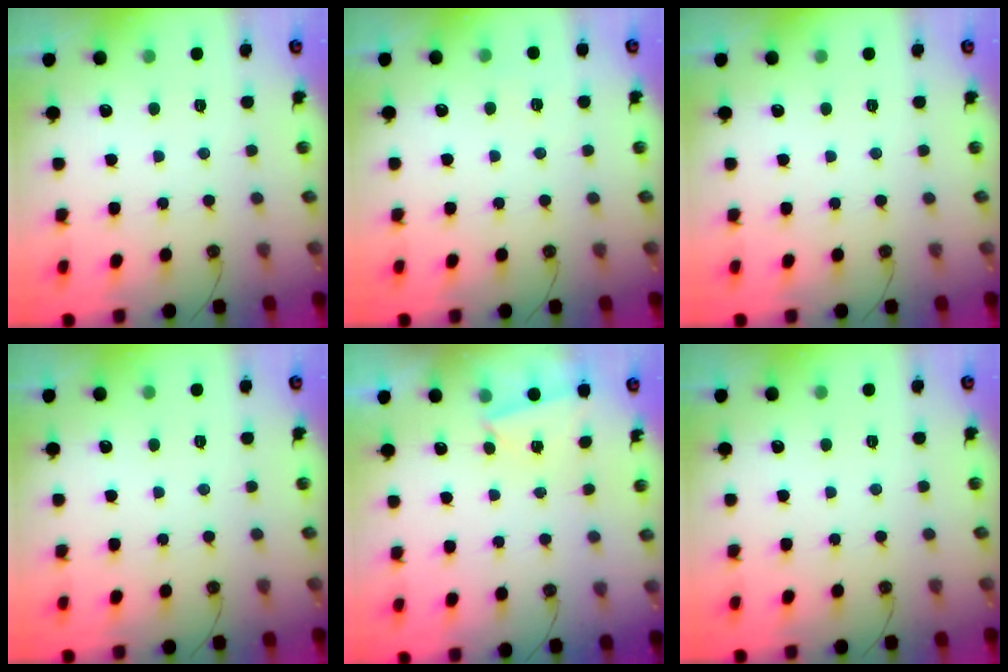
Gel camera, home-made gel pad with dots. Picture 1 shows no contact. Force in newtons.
{"total": 2.5, "press": 2.4, "slide": 0.4}
{"total": 0.0}
{"total": 0.0}
{"total": 1.2, "press": 1.1, "slide": 0.5}
{"total": 0.0}